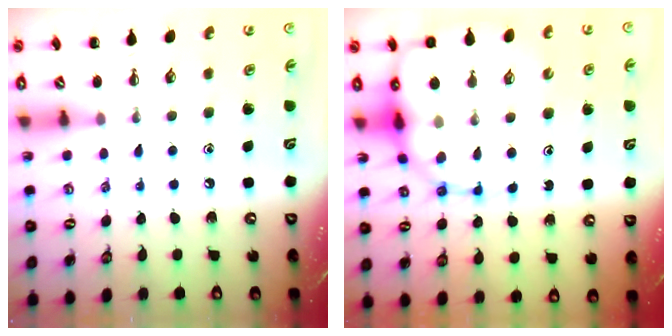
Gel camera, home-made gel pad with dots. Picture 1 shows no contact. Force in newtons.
{"total": 15.5, "press": 15.0, "slide": 3.8}